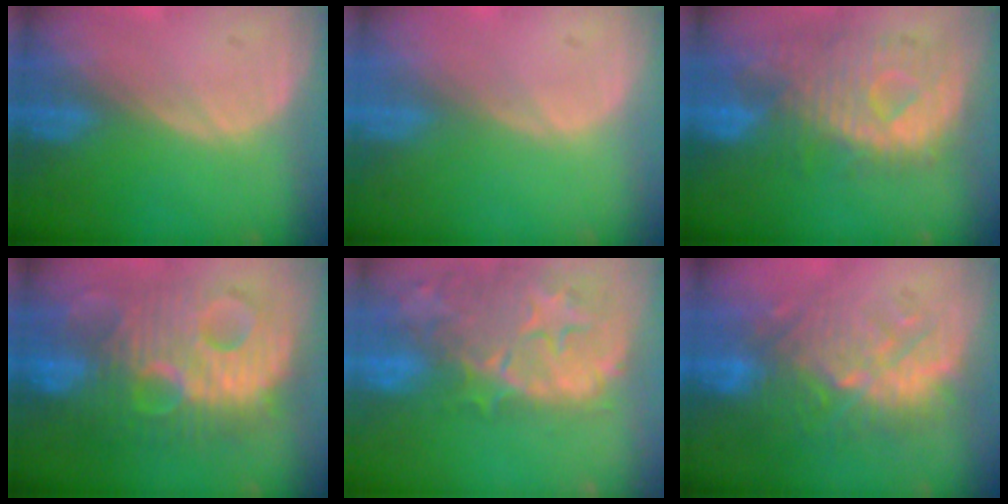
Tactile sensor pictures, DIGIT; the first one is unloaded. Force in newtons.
{"total": 0.0}
{"total": 10.8, "press": 9.6, "slide": 4.9}
{"total": 13.6, "press": 13.5, "slide": 1.2}
{"total": 14.7, "press": 11.7, "slide": 8.9}
{"total": 10.1, "press": 9.7, "slide": 2.8}